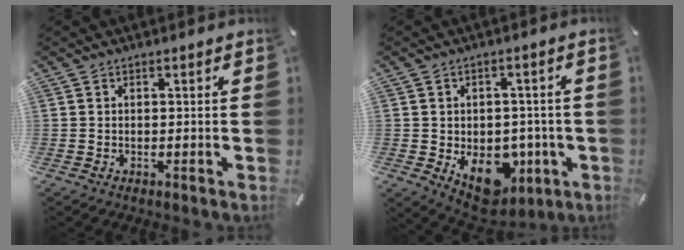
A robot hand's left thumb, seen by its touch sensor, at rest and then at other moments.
{"total": 13.2, "force": [-3.8, 9.9, 7.9], "torque": [-0.094, 0.001, -0.055]}